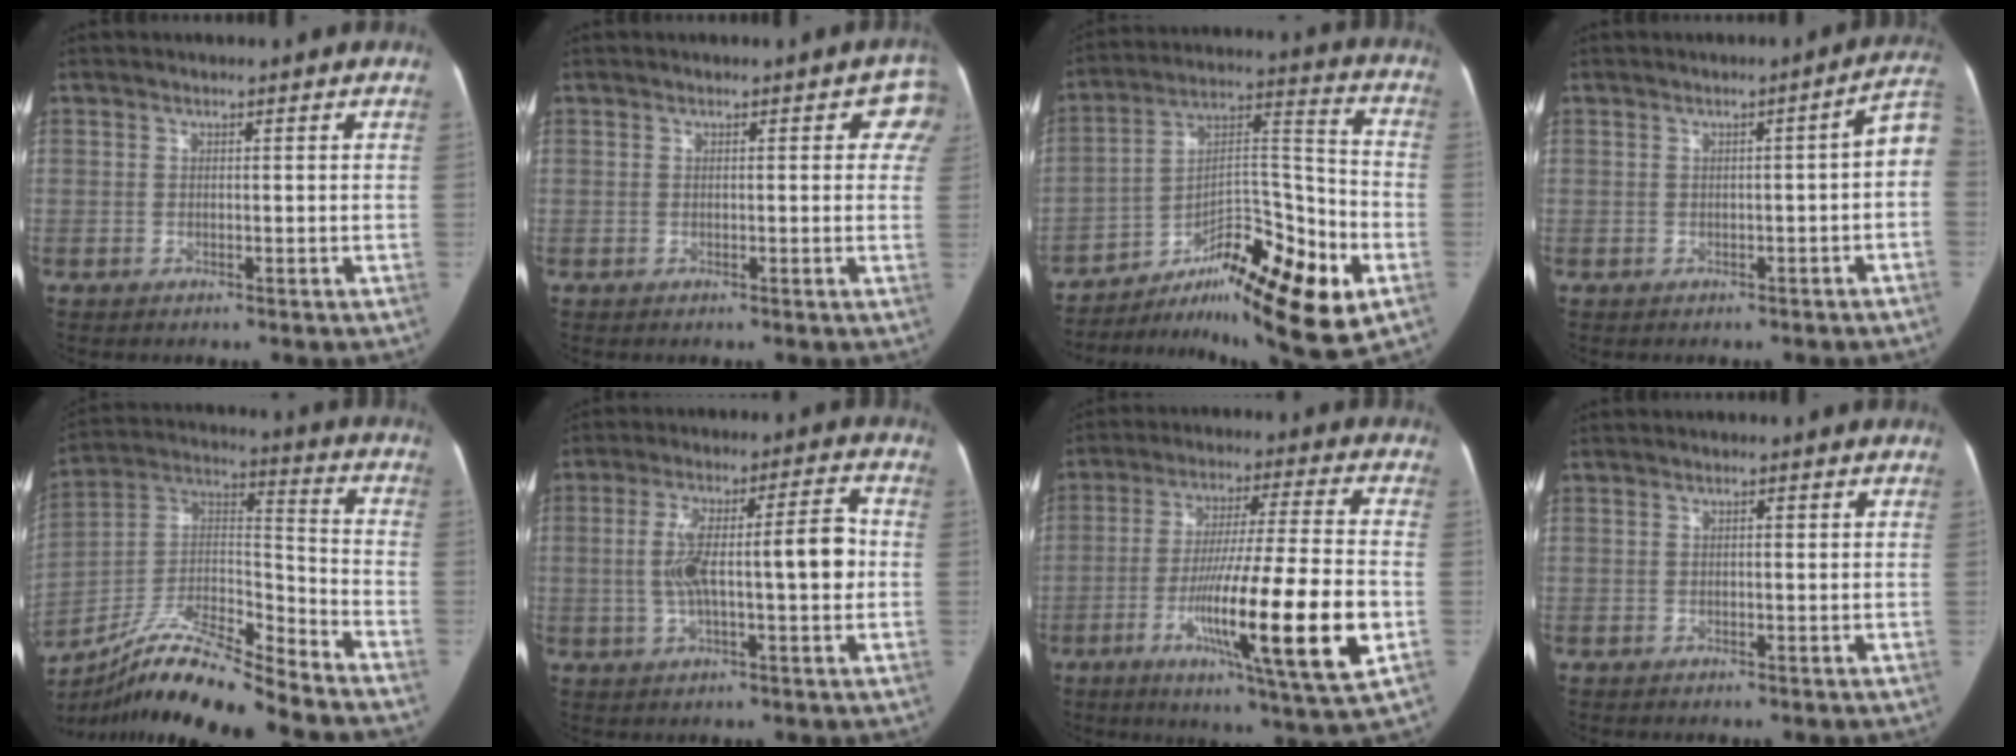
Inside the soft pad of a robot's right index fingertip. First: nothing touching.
{"total": 3.7, "force": [1.8, 1.8, 2.6], "torque": [-0.009, 0.006, 0.008]}
{"total": 20.4, "force": [-10.9, 4.5, 16.6], "torque": [-0.241, 0.025, -0.164]}
{"total": 4.6, "force": [-0.5, 0.5, 4.5], "torque": [-0.046, 0.016, -0.010]}
{"total": 17.0, "force": [-14.7, 1.3, 8.4], "torque": [-0.154, 0.040, -0.261]}
{"total": 11.7, "force": [-0.1, 2.6, 11.4], "torque": [-0.196, 0.034, 0.001]}
{"total": 19.7, "force": [-5.8, -0.1, 18.9], "torque": [-0.306, -0.027, -0.095]}
{"total": 0.7, "force": [0.1, 0.2, 0.7], "torque": [-0.010, 0.002, 0.001]}